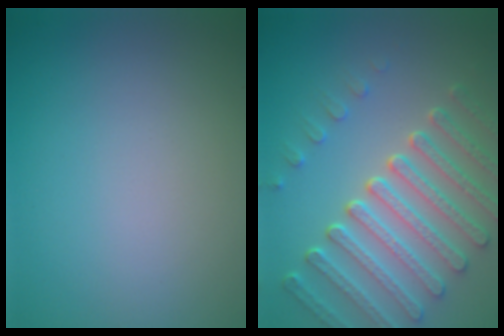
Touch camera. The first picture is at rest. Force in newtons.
{"total": 7.3, "press": 5.5, "slide": 4.8}